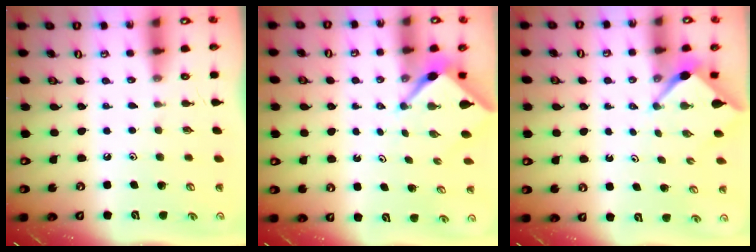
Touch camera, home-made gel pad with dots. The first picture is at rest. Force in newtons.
{"total": 2.8, "press": 2.8, "slide": 0.3}
{"total": 2.5, "press": 2.5, "slide": 0.3}